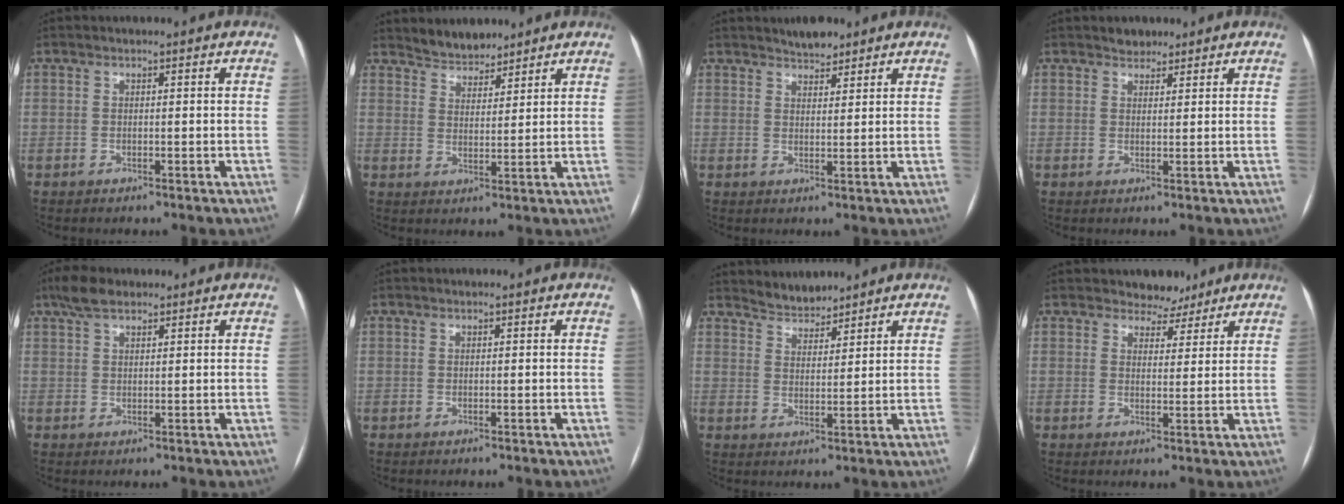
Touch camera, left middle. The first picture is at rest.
{"total": 4.6, "force": [4.3, 1.6, 0.5], "torque": [-0.011, 0.010, 0.079]}
{"total": 3.3, "force": [2.9, 1.1, 1.1], "torque": [-0.019, 0.004, 0.047]}
{"total": 2.1, "force": [1.7, 1.2, 0.2], "torque": [-0.003, 0.003, 0.025]}
{"total": 4.9, "force": [3.7, 1.9, 2.7], "torque": [-0.062, 0.023, 0.071]}
{"total": 0.0}
{"total": 4.0, "force": [3.9, 0.9, 0.0], "torque": [-0.002, 0.010, 0.073]}
{"total": 4.1, "force": [3.5, 2.2, 0.2], "torque": [0.004, -0.003, 0.047]}